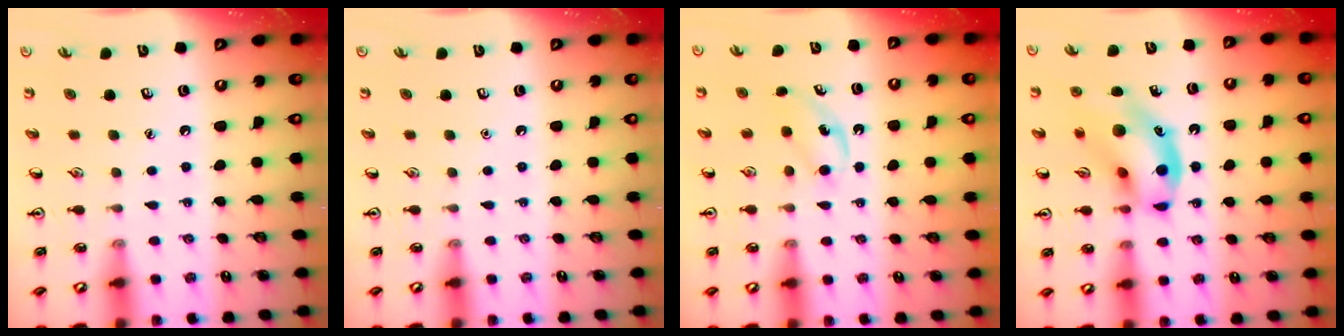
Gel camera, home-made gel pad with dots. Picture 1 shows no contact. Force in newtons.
{"total": 0.0}
{"total": 4.8, "press": 4.5, "slide": 1.5}
{"total": 15.0, "press": 14.6, "slide": 3.2}